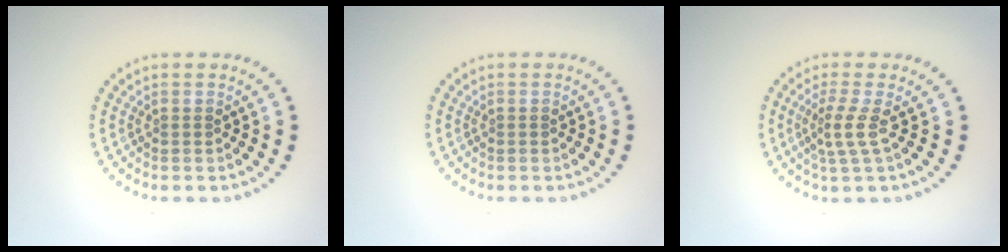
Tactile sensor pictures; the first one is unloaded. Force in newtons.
{"total": 0.0}
{"total": 2.4, "press": 1.6, "slide": 1.8}